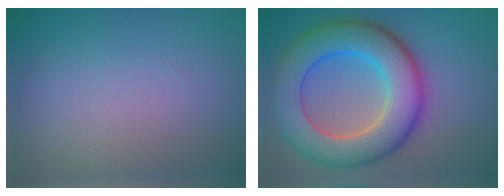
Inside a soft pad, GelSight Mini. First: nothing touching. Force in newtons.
{"total": 11.3, "press": 11.3, "slide": 0.3}